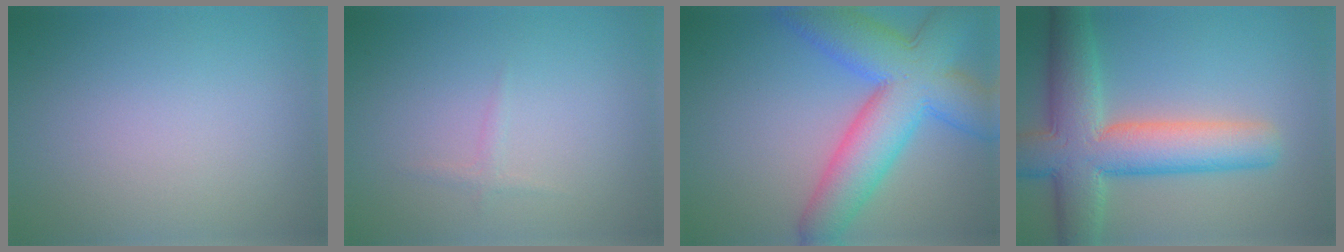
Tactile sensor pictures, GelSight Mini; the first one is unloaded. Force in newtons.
{"total": 0.7, "press": 0.7, "slide": 0.0}
{"total": 10.8, "press": 10.8, "slide": 0.4}
{"total": 9.6, "press": 9.6, "slide": 0.3}